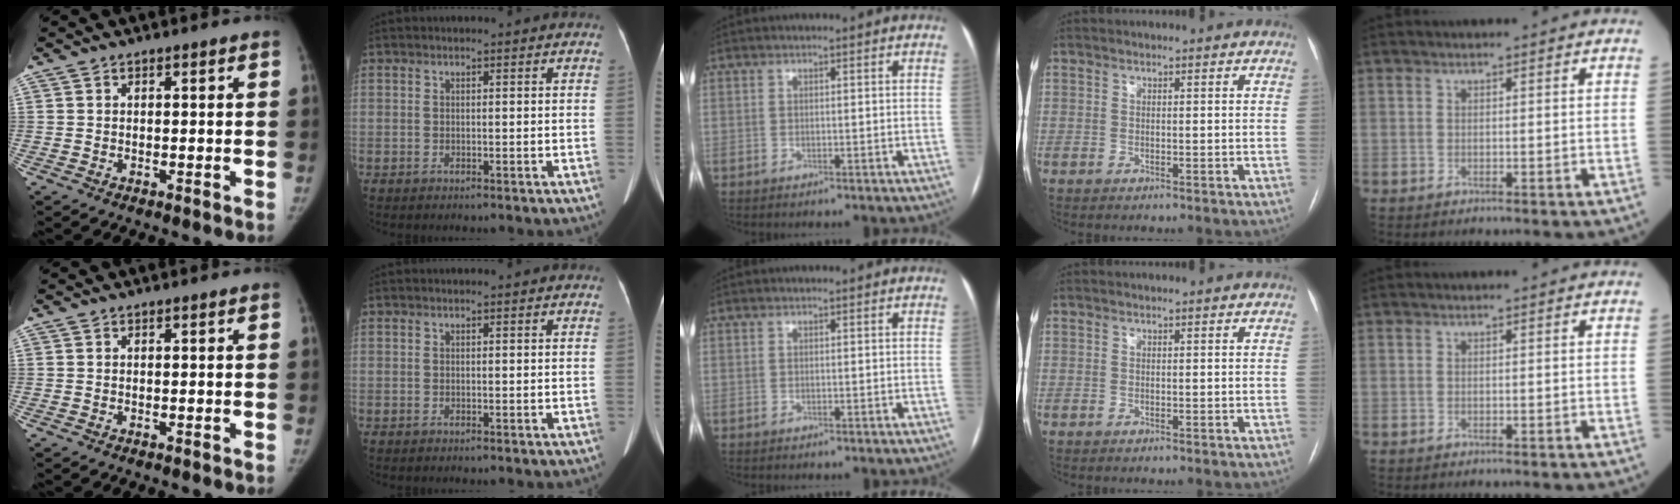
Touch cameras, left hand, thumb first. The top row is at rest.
{}